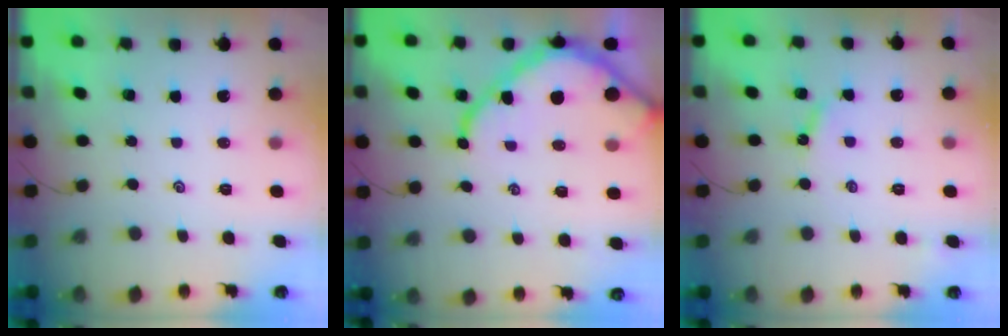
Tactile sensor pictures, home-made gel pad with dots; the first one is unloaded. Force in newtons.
{"total": 12.2, "press": 12.1, "slide": 1.4}
{"total": 5.1, "press": 5.1, "slide": 0.4}